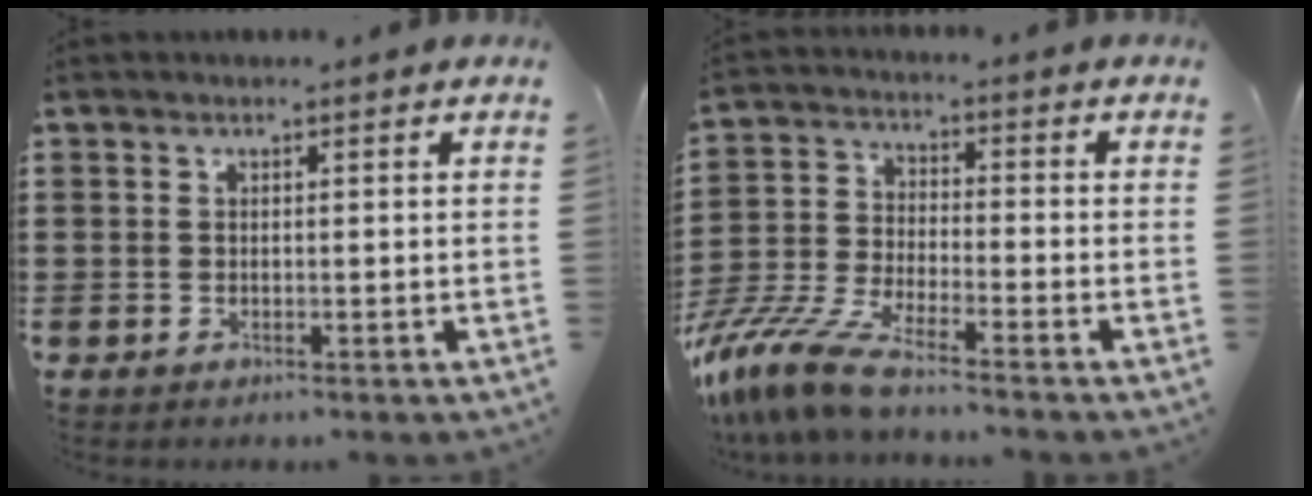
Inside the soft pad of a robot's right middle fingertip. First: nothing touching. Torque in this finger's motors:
{"motor_torque": [1.25, -0.38, 0.84, 0.21]}